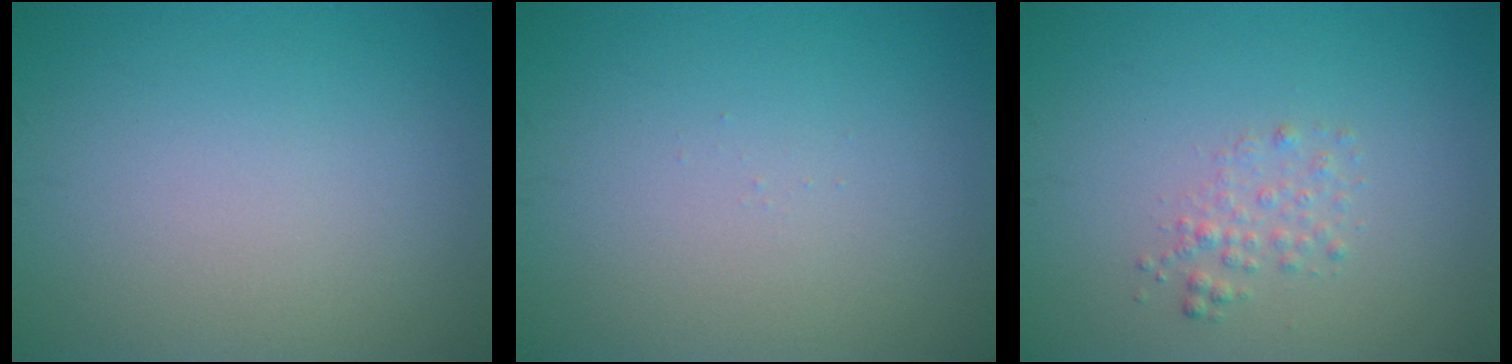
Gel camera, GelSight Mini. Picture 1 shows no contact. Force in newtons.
{"total": 0.0}
{"total": 1.4, "press": 1.4, "slide": 0.1}